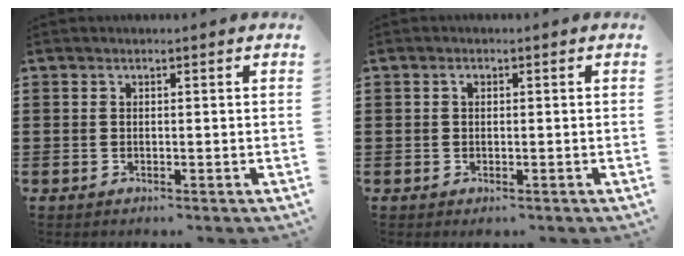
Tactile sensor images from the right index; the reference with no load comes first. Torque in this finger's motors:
{"motor_torque": [0.77, 0.45, 0.03, 0.00]}